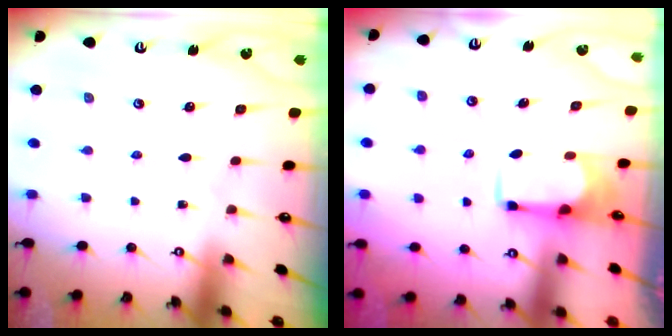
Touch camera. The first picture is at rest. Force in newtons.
{"total": 1.9, "press": 1.6, "slide": 1.0}